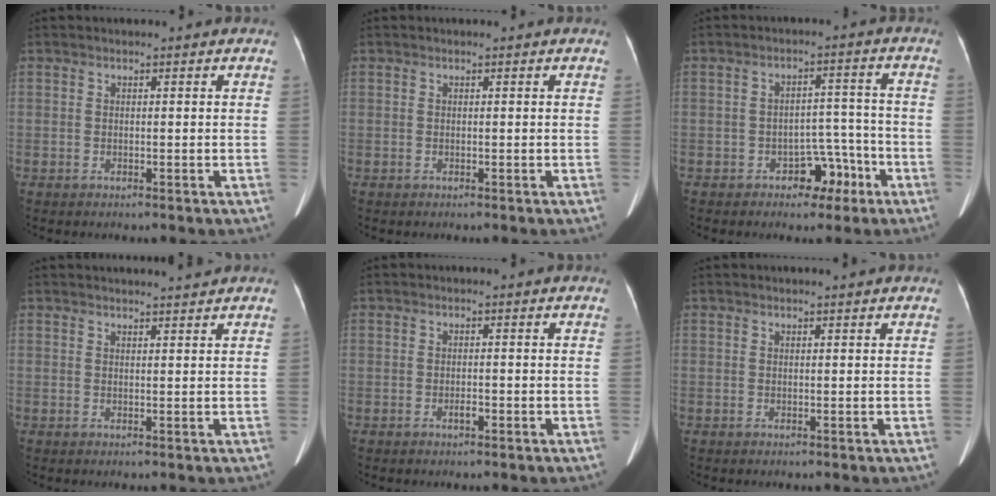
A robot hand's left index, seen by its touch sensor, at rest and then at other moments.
{"total": 0.0}
{"total": 5.5, "force": [-3.3, 3.3, 2.9], "torque": [-0.034, 0.024, -0.046]}
{"total": 2.9, "force": [2.8, -0.6, 0.7], "torque": [-0.009, 0.004, 0.038]}
{"total": 1.0, "force": [-0.6, 0.3, 0.7], "torque": [-0.016, 0.000, -0.008]}
{"total": 1.0, "force": [1.0, -0.1, 0.4], "torque": [-0.009, 0.006, 0.015]}